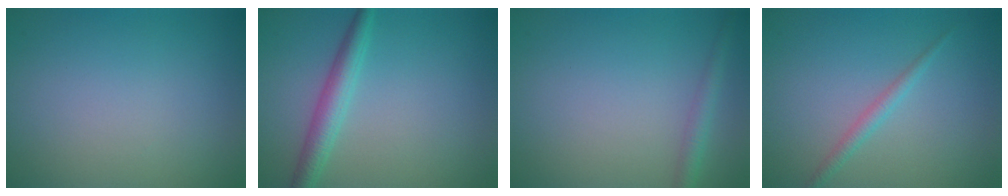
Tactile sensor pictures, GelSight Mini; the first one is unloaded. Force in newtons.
{"total": 2.9, "press": 2.9, "slide": 0.0}
{"total": 1.8, "press": 1.8, "slide": 0.1}
{"total": 1.4, "press": 1.4, "slide": 0.0}